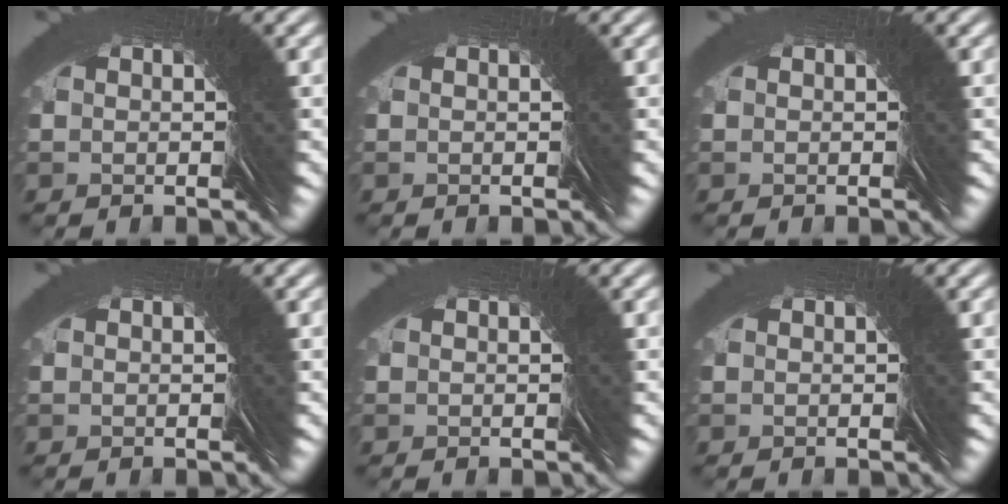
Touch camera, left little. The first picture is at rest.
{"total": 0.0}
{"total": 0.0}
{"total": 0.0}
{"total": 0.0}
{"total": 0.0}